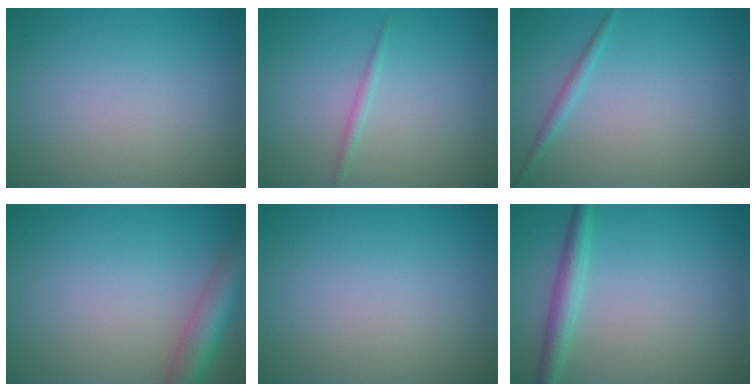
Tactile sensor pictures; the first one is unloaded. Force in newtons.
{"total": 0.8, "press": 0.8, "slide": 0.0}
{"total": 1.1, "press": 1.1, "slide": 0.1}
{"total": 5.1, "press": 5.1, "slide": 0.2}
{"total": 0.0}
{"total": 2.5, "press": 2.5, "slide": 0.1}